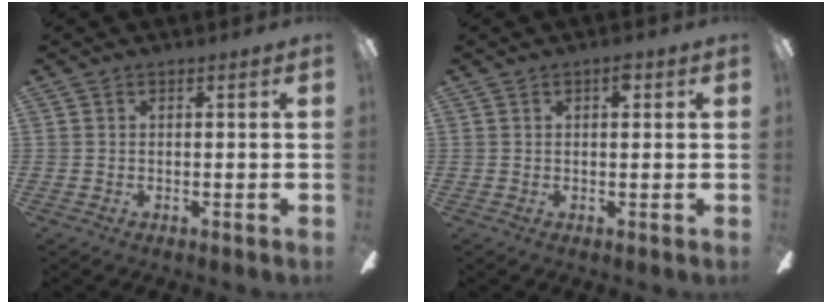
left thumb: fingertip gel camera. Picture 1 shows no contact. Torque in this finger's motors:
{"motor_torque": [0.05, 0.19, -0.08, -0.16, -0.06]}